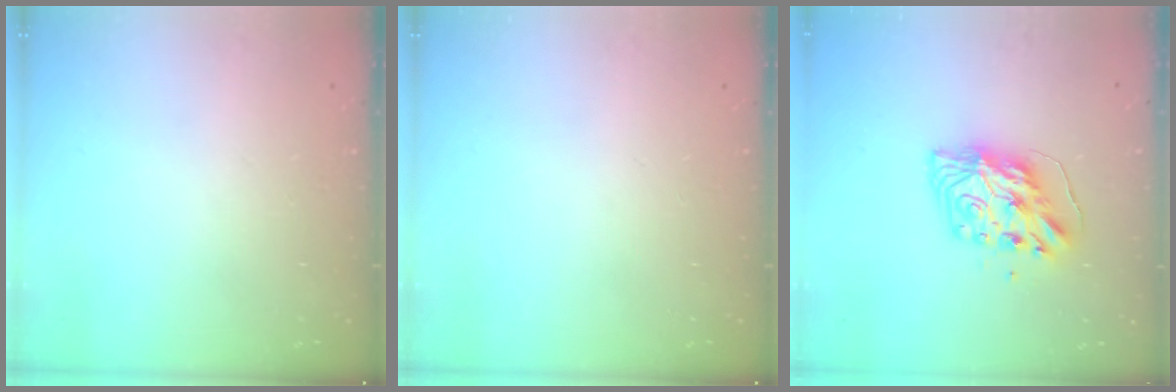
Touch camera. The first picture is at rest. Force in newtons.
{"total": 0.0}
{"total": 9.9, "press": 9.9, "slide": 0.8}